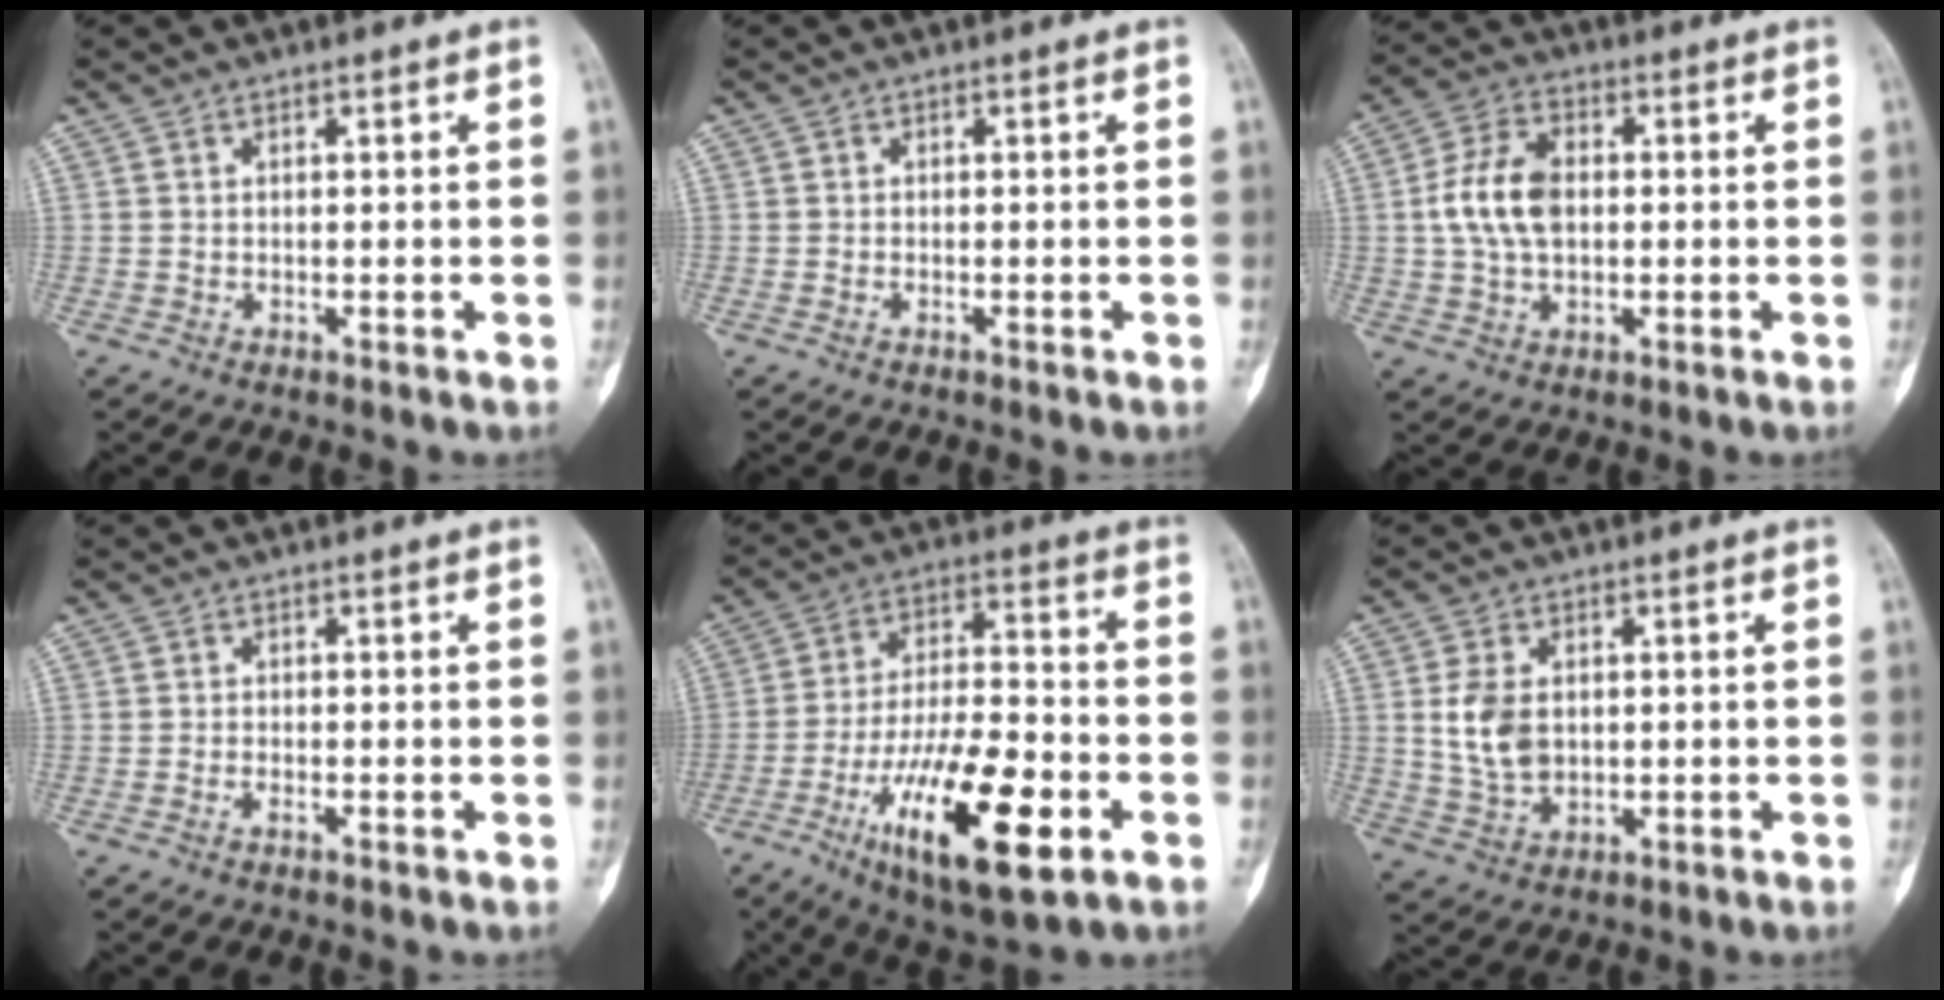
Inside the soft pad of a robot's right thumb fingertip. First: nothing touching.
{"total": 0.0}
{"total": 9.8, "force": [0.3, 6.3, 7.5], "torque": [-0.140, 0.015, 0.003]}
{"total": 0.9, "force": [-0.6, 0.3, 0.5], "torque": [-0.011, 0.005, -0.012]}
{"total": 20.4, "force": [-8.0, 7.0, 17.4], "torque": [-0.299, 0.024, -0.127]}
{"total": 7.4, "force": [0.7, 5.0, 5.4], "torque": [-0.097, -0.003, 0.021]}